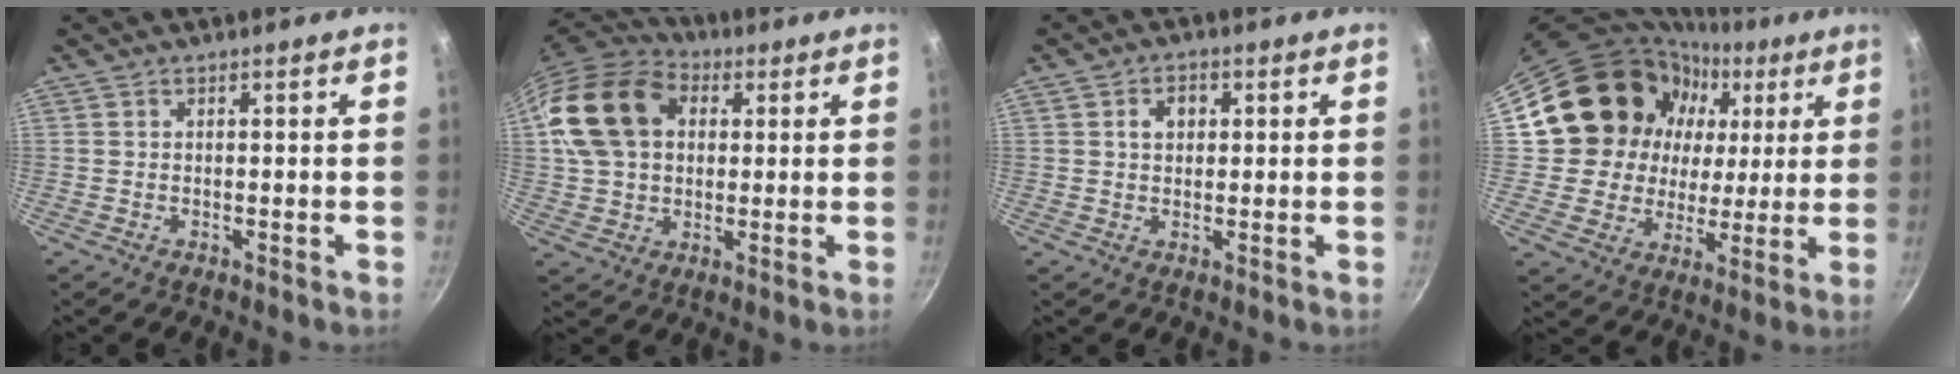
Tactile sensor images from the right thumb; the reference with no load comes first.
{"total": 17.9, "force": [4.2, 13.2, 11.3], "torque": [-0.198, 0.020, 0.065]}
{"total": 3.7, "force": [0.9, 2.9, 2.2], "torque": [-0.016, 0.008, 0.012]}
{"total": 18.6, "force": [5.9, 16.3, 6.7], "torque": [-0.089, 0.003, 0.107]}